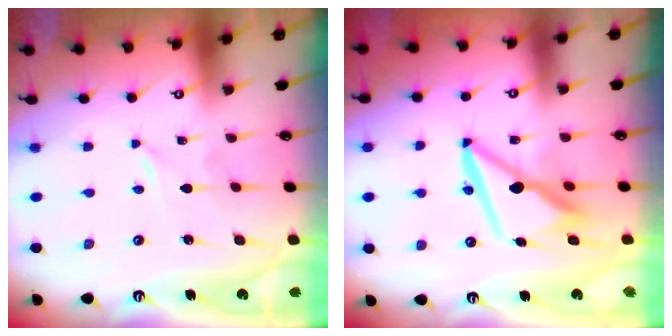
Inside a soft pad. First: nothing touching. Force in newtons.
{"total": 9.9, "press": 9.8, "slide": 1.0}